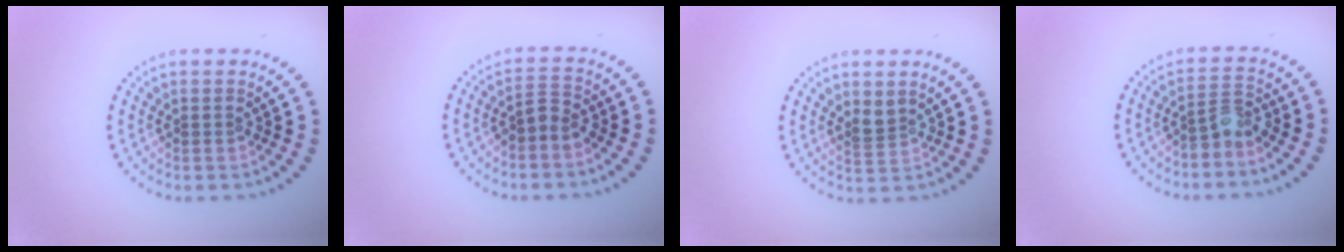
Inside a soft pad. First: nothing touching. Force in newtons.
{"total": 1.8, "press": 1.4, "slide": 1.2}
{"total": 1.6, "press": 1.3, "slide": 1.0}
{"total": 2.0, "press": 1.6, "slide": 1.3}